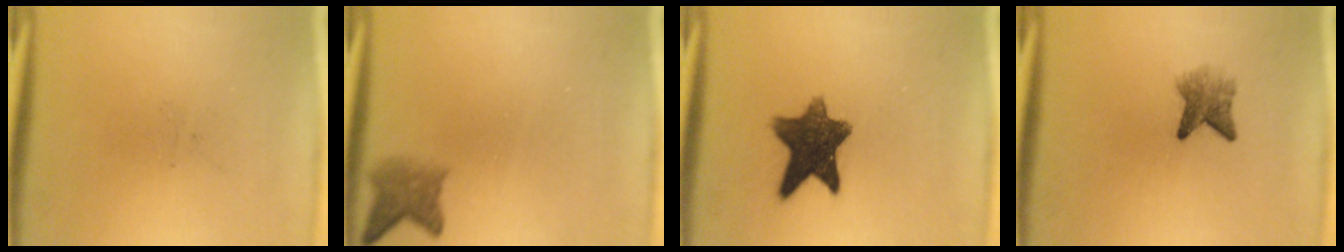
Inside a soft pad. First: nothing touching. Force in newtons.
{"total": 2.9}
{"total": 10.5}
{"total": 3.6}